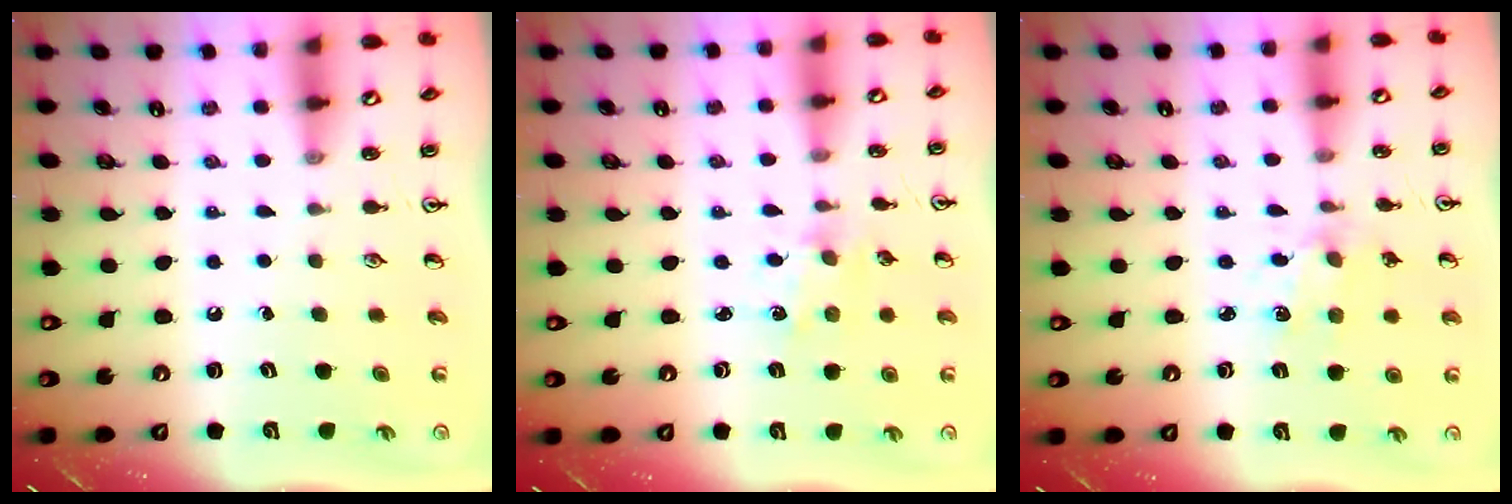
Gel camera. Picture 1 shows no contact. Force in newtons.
{"total": 1.2, "press": 1.2, "slide": 0.2}
{"total": 2.7, "press": 2.6, "slide": 0.4}